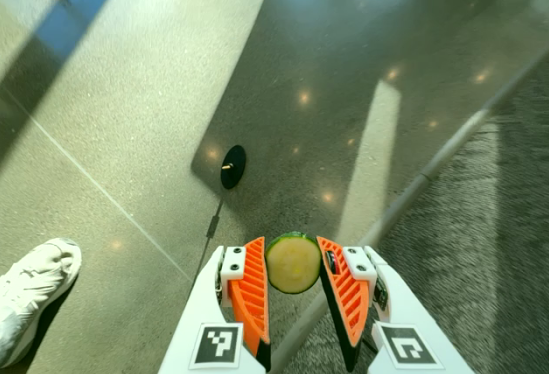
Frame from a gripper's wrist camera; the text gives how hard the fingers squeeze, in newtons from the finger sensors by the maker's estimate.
{"total": 7.9, "left": 7.7, "right": 8.1}